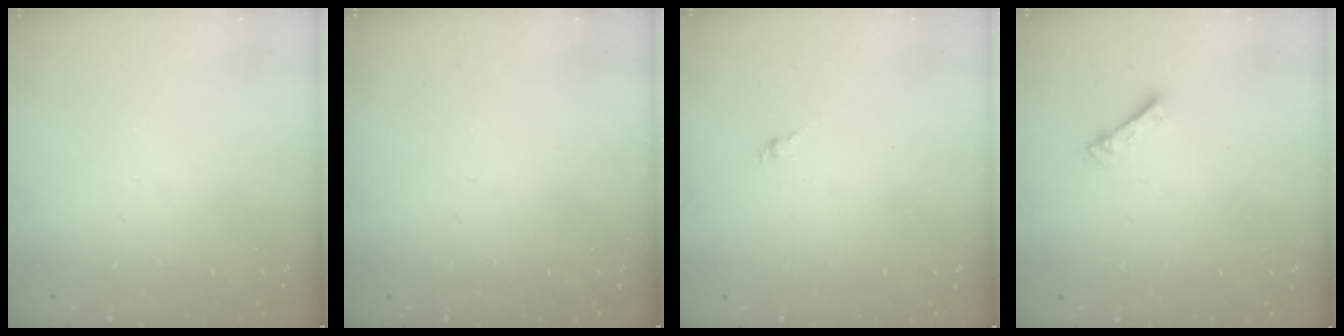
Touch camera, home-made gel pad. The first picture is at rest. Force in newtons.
{"total": 0.0}
{"total": 1.6, "press": 1.5, "slide": 0.6}
{"total": 2.3, "press": 2.2, "slide": 0.4}